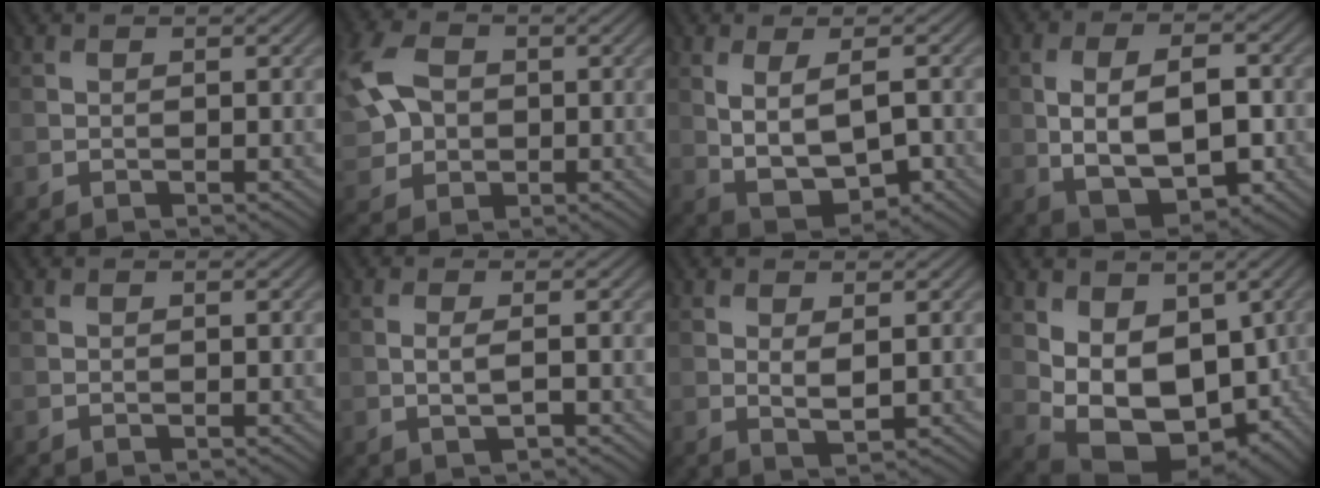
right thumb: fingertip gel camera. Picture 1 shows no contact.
{"total": 8.1, "force": [1.2, 6.2, 5.1], "torque": [-0.151, 0.012, 0.014]}
{"total": 6.1, "force": [-0.1, 3.3, 5.1], "torque": [-0.103, -0.010, 0.008]}
{"total": 9.2, "force": [-0.9, 5.1, 7.6], "torque": [-0.148, -0.007, -0.011]}
{"total": 0.0}
{"total": 1.3, "force": [-0.4, 0.2, 1.2], "torque": [-0.027, -0.003, -0.005]}
{"total": 2.1, "force": [0.6, 1.0, 1.8], "torque": [-0.039, -0.006, 0.020]}
{"total": 10.7, "force": [0.1, 7.3, 7.8], "torque": [-0.163, -0.029, 0.011]}